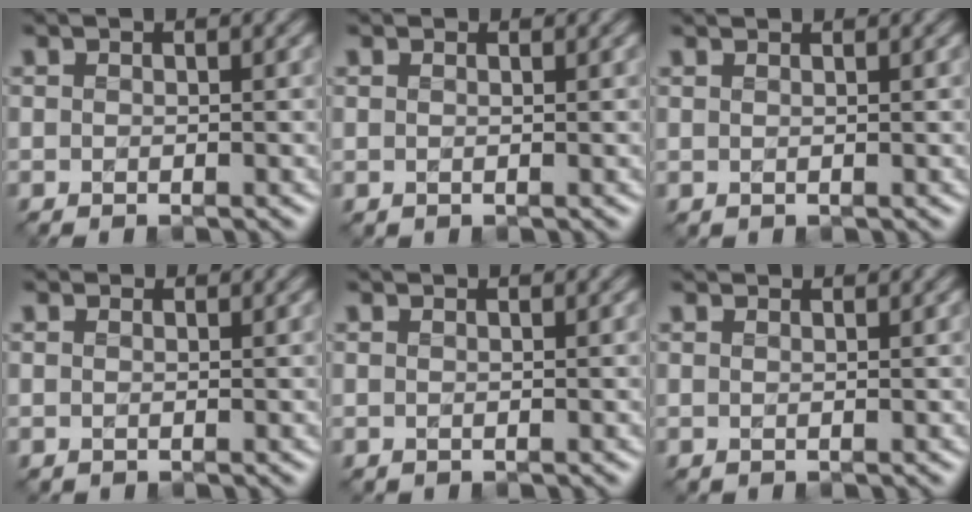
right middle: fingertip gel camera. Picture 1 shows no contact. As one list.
[{"total": 1.0, "force": [0.9, 0.0, -0.4], "torque": [0.000, -0.008, 0.007]}, {"total": 2.0, "force": [1.9, 0.5, 0.4], "torque": [0.001, 0.001, 0.007]}, {"total": 1.8, "force": [1.7, 0.3, 0.0], "torque": [-0.004, -0.006, 0.014]}, {"total": 1.3, "force": [1.3, 0.2, 0.0], "torque": [0.000, -0.004, 0.009]}, {"total": 3.0, "force": [2.8, 0.7, 0.7], "torque": [-0.005, 0.007, 0.018]}]